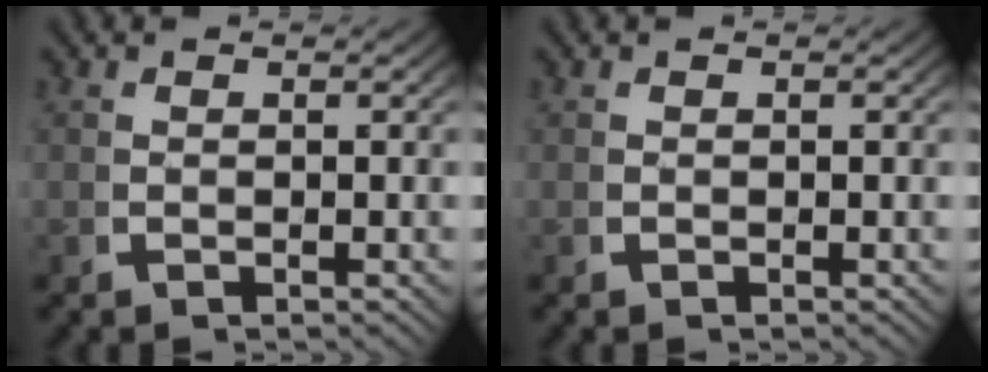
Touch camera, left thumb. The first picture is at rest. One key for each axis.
{"total": 0.0}